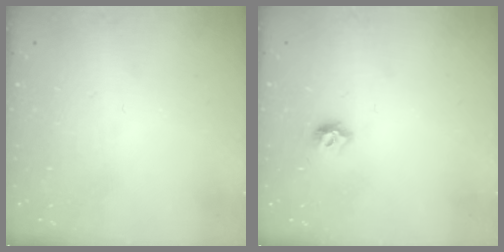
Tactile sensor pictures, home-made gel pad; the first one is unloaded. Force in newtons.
{"total": 5.5, "press": 5.4, "slide": 0.9}